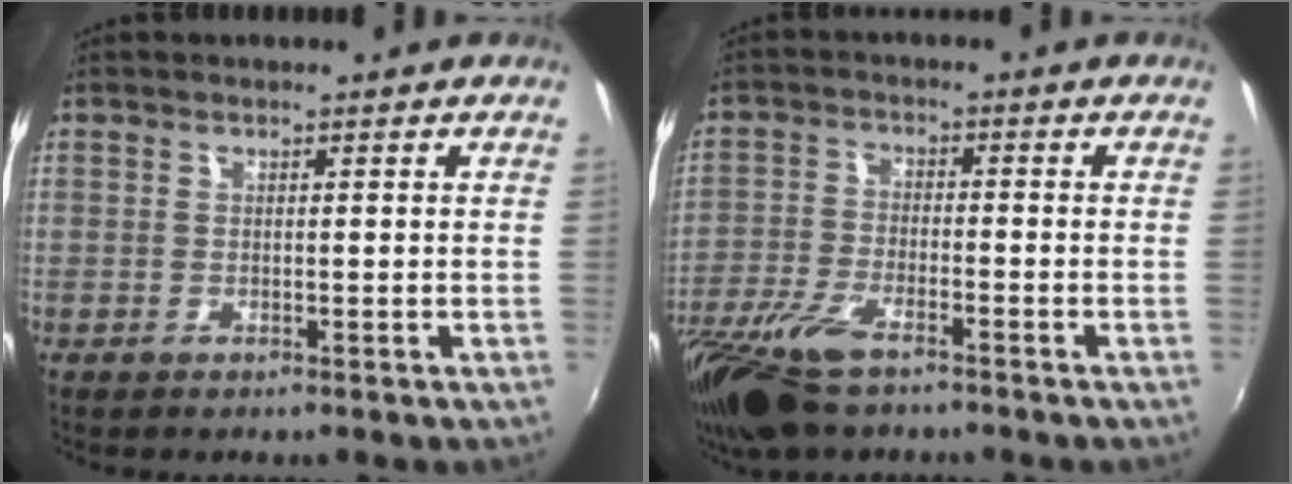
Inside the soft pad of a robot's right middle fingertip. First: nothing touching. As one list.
[{"total": 11.5, "force": [-8.3, 3.7, 7.0], "torque": [-0.166, -0.033, -0.164]}]